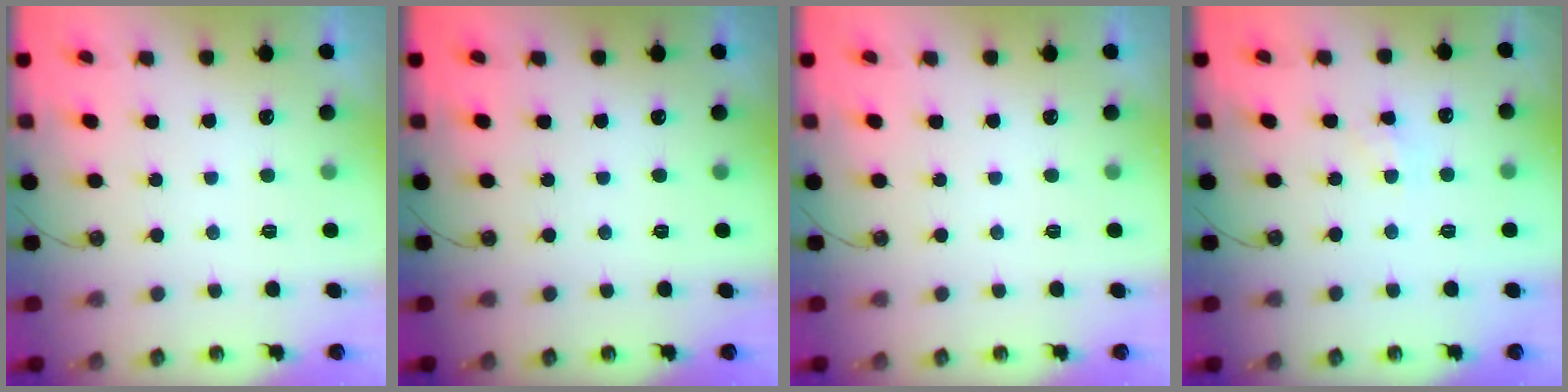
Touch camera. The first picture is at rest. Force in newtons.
{"total": 0.0}
{"total": 0.0}
{"total": 4.2, "press": 4.1, "slide": 0.6}